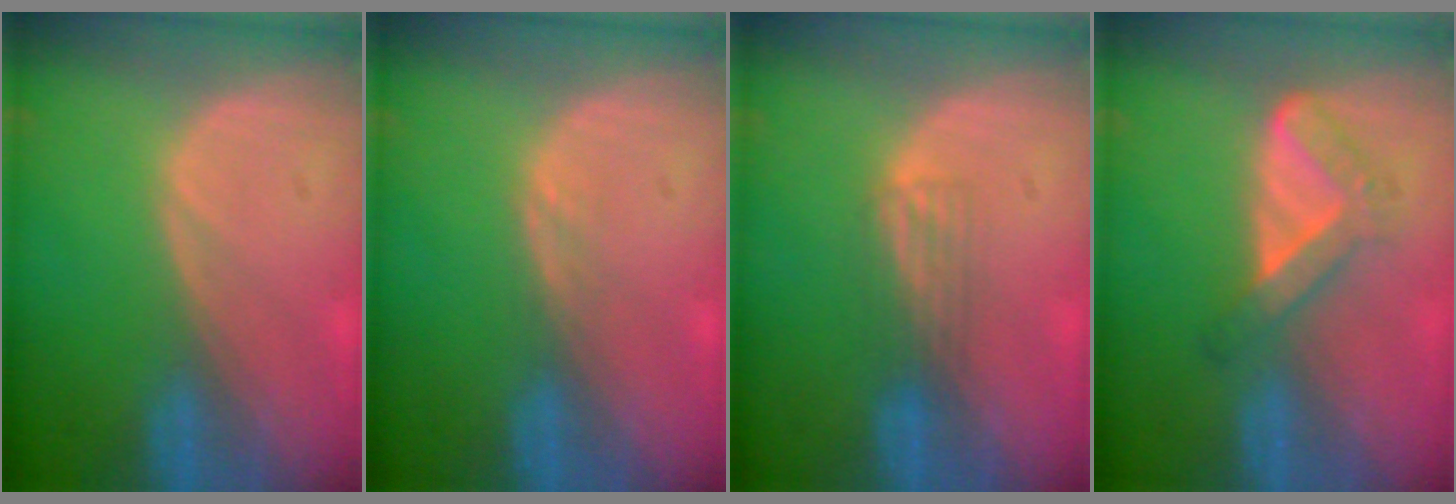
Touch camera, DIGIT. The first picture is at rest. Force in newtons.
{"total": 0.7, "press": 0.7, "slide": 0.1}
{"total": 2.5, "press": 2.2, "slide": 1.3}
{"total": 5.6, "press": 4.7, "slide": 3.0}